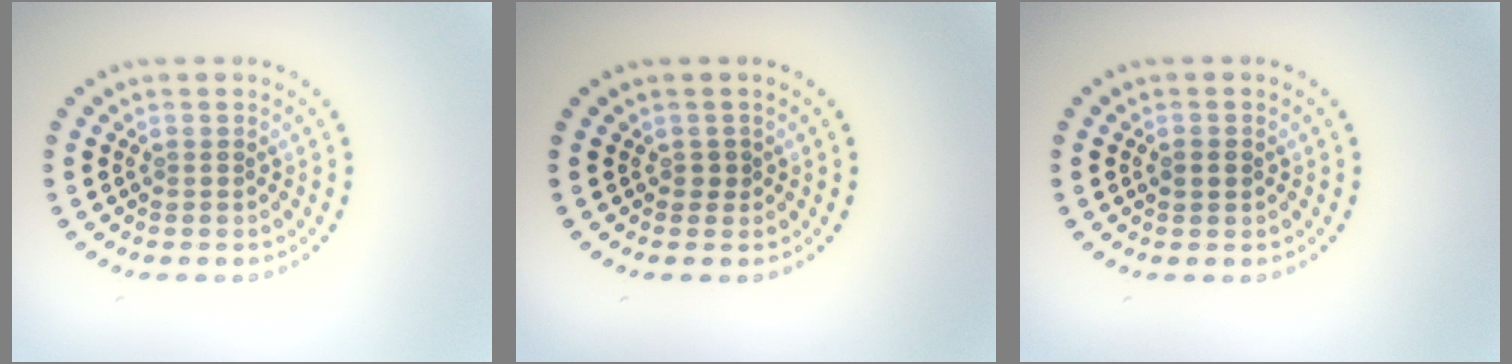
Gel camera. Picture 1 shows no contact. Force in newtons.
{"total": 0.7, "press": 0.7, "slide": 0.2}
{"total": 1.5, "press": 1.5, "slide": 0.1}